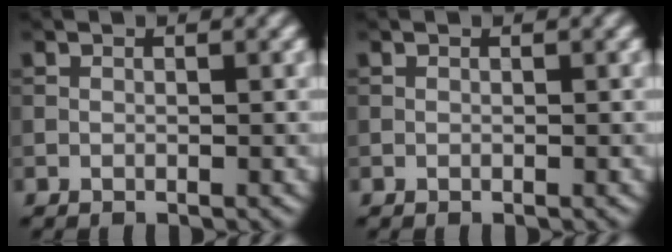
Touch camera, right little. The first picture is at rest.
{"total": 0.0}